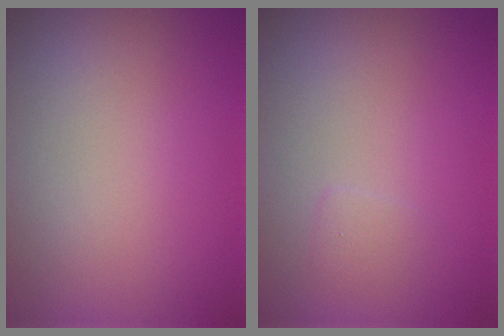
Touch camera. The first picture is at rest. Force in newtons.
{"total": 0.7, "press": 0.7, "slide": 0.1}